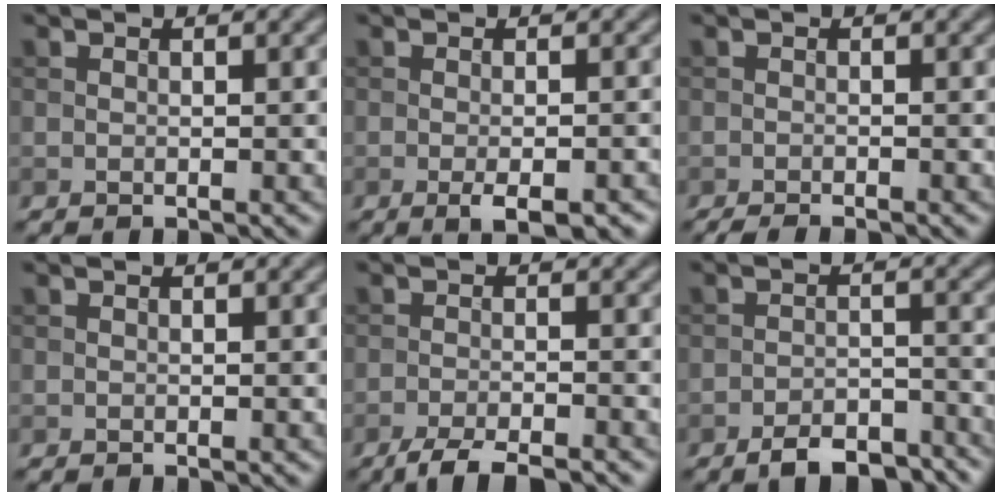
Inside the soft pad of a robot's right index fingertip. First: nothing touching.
{"total": 3.5, "force": [-1.9, 0.9, 2.9], "torque": [-0.048, -0.006, -0.023]}
{"total": 2.1, "force": [-1.7, 0.3, 1.1], "torque": [-0.013, 0.002, -0.030]}
{"total": 0.0}
{"total": 3.9, "force": [-3.2, 0.5, 2.1], "torque": [-0.037, -0.003, -0.061]}
{"total": 5.4, "force": [-4.4, 1.9, 2.6], "torque": [-0.035, 0.000, -0.073]}